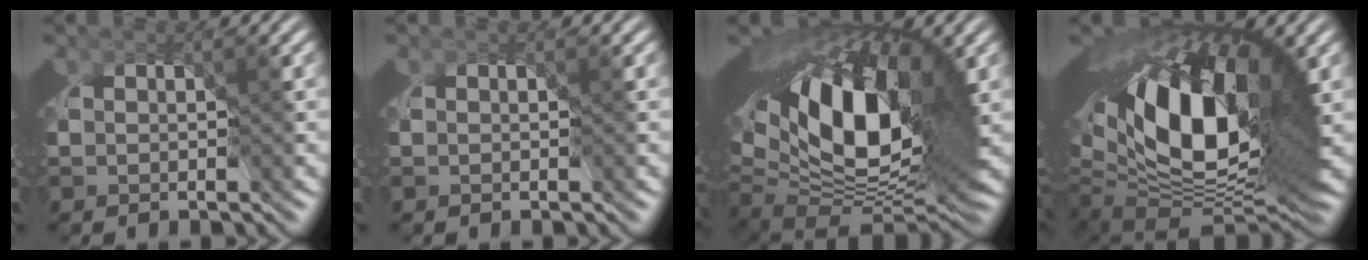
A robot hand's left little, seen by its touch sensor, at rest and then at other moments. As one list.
[{"total": 0.0}, {"total": 17.3, "force": [-0.4, 9.7, 14.3], "torque": [-0.239, -0.042, 0.017]}, {"total": 19.5, "force": [-1.2, 10.9, 16.1], "torque": [-0.248, -0.038, 0.002]}]